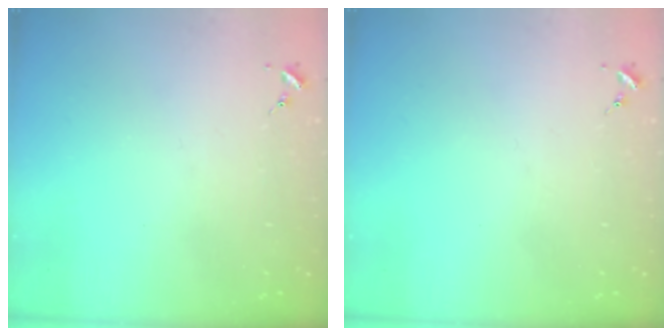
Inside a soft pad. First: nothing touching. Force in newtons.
{"total": 0.0}